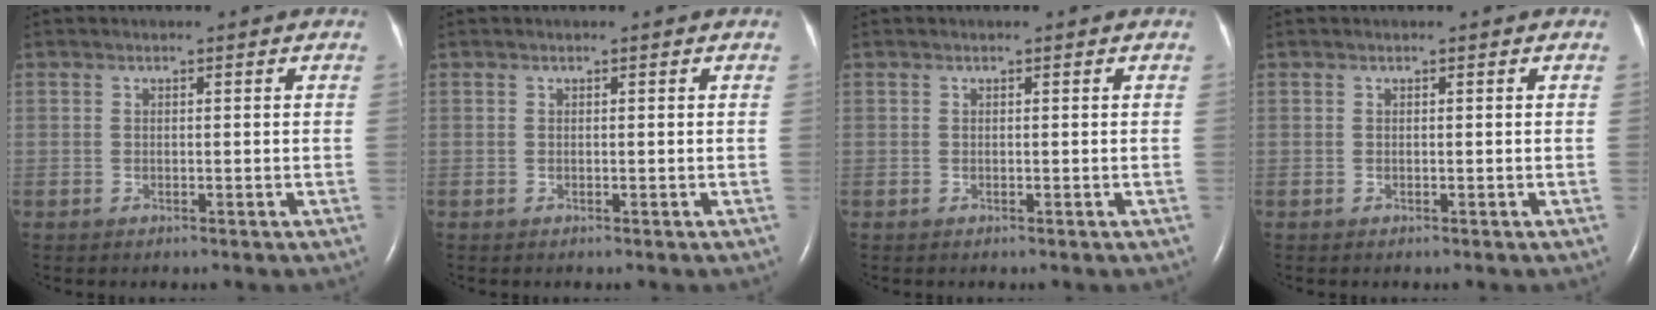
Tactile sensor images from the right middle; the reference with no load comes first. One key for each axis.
{"total": 0.0}
{"total": 0.0}
{"total": 0.0}